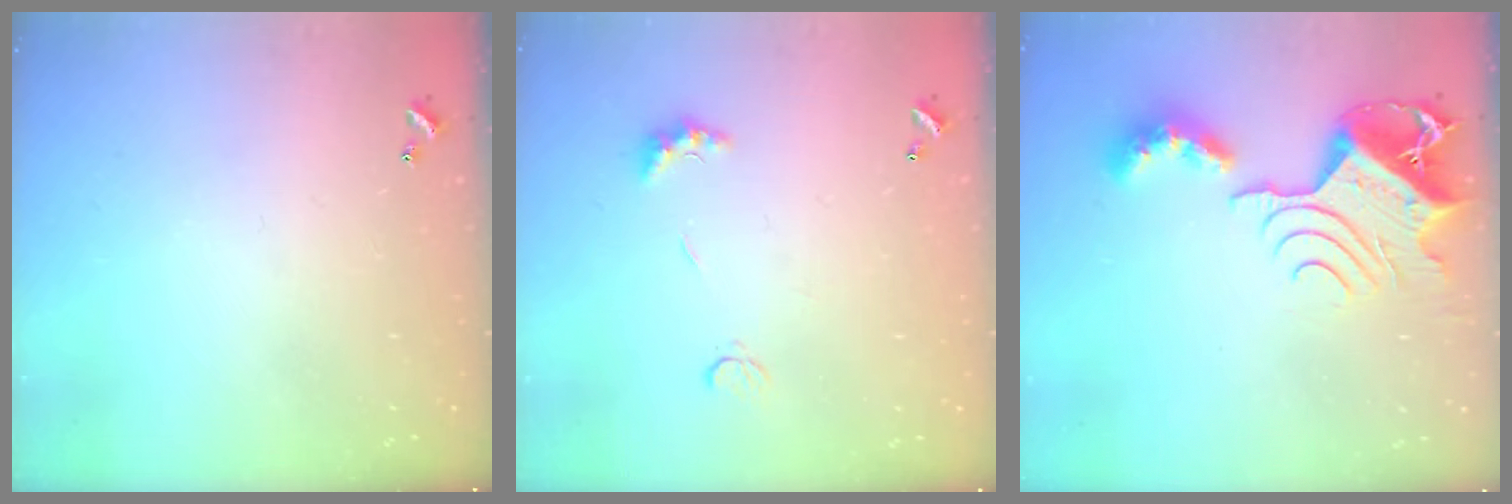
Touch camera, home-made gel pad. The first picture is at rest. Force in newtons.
{"total": 3.3, "press": 3.2, "slide": 0.7}
{"total": 15.4, "press": 15.3, "slide": 1.5}